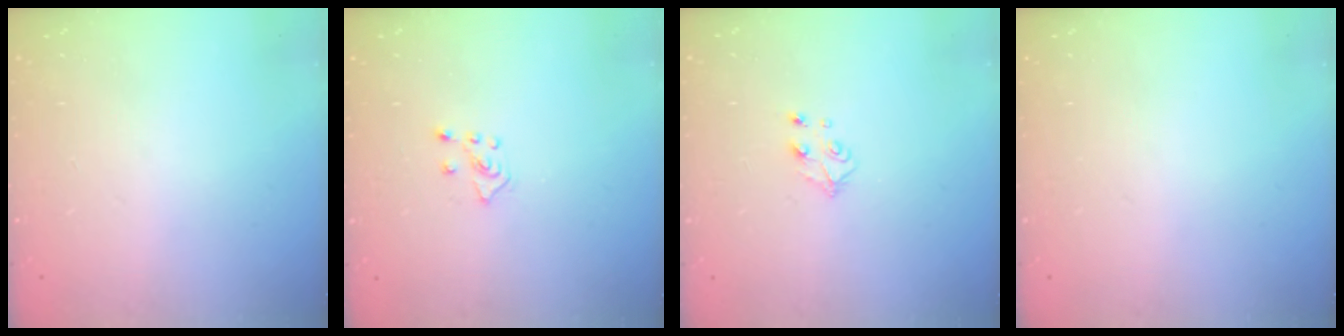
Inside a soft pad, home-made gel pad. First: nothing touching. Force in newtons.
{"total": 4.1, "press": 4.1, "slide": 0.5}
{"total": 4.7, "press": 4.7, "slide": 0.4}
{"total": 0.0}